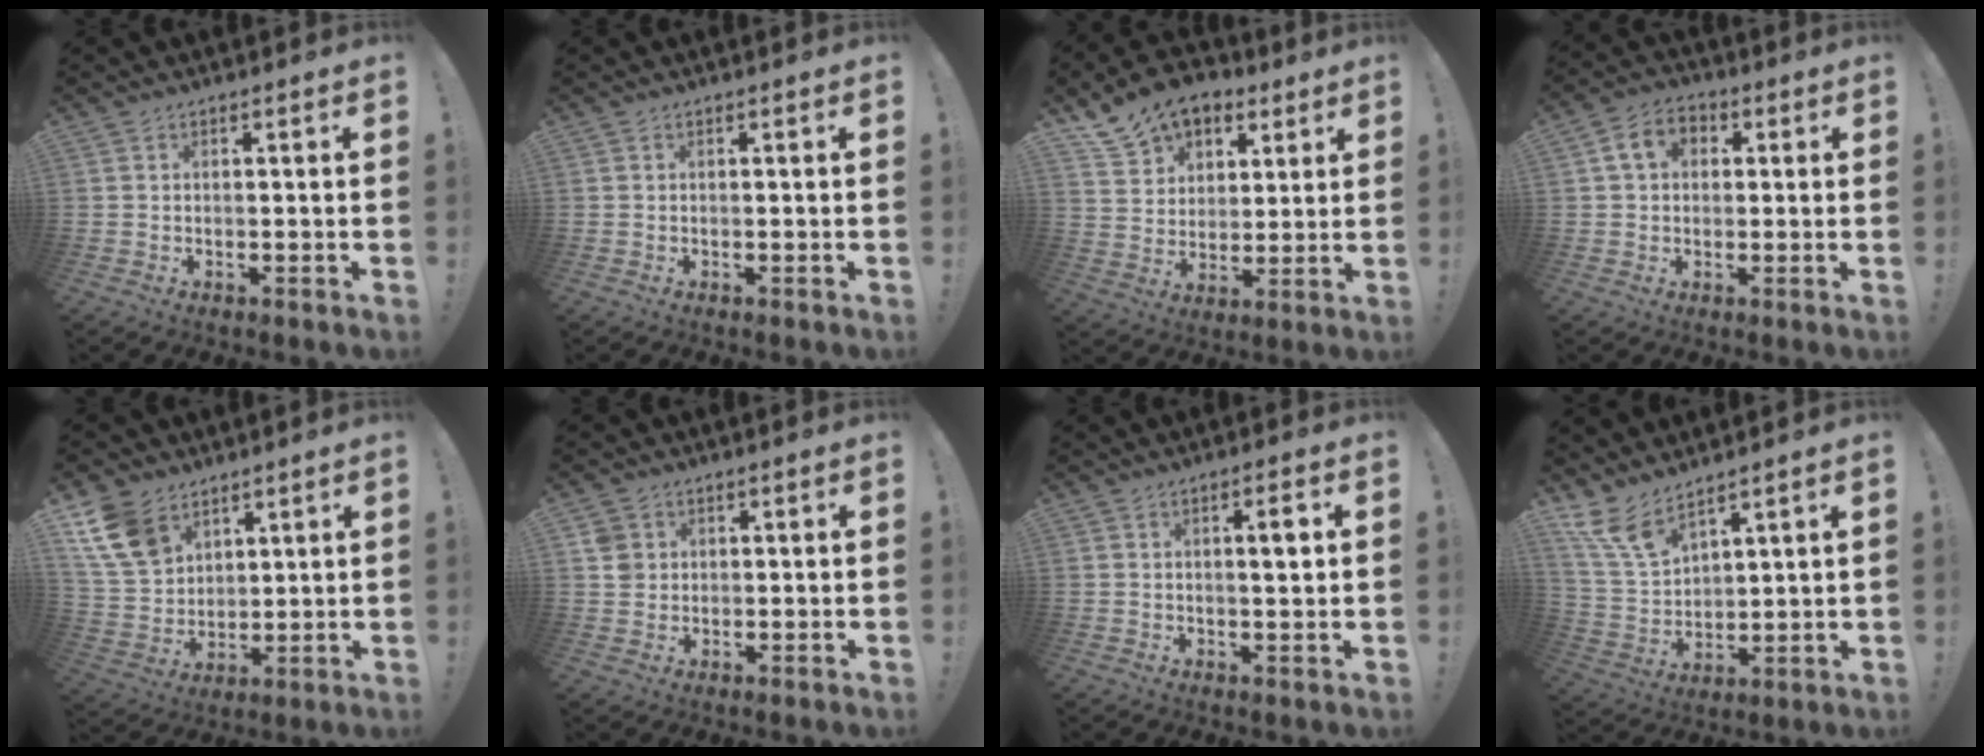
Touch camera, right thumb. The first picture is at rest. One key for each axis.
{"total": 0.0}
{"total": 12.8, "fx": 8.6, "fy": 8.5, "fz": 4.2, "tx": -0.076, "ty": -0.055, "tz": 0.168}
{"total": 7.8, "fx": 2.1, "fy": 6.0, "fz": 4.6, "tx": -0.069, "ty": 0.010, "tz": 0.041}
{"total": 13.9, "fx": 8.1, "fy": 9.5, "fz": 6.1, "tx": -0.113, "ty": -0.035, "tz": 0.165}
{"total": 4.1, "fx": 1.1, "fy": 3.8, "fz": 1.2, "tx": -0.011, "ty": 0.004, "tz": 0.022}
{"total": 3.5, "fx": 0.6, "fy": 0.5, "fz": 3.4, "tx": -0.041, "ty": -0.006, "tz": 0.002}
{"total": 10.2, "fx": 8.1, "fy": 3.9, "fz": 4.8, "tx": -0.103, "ty": -0.052, "tz": 0.159}